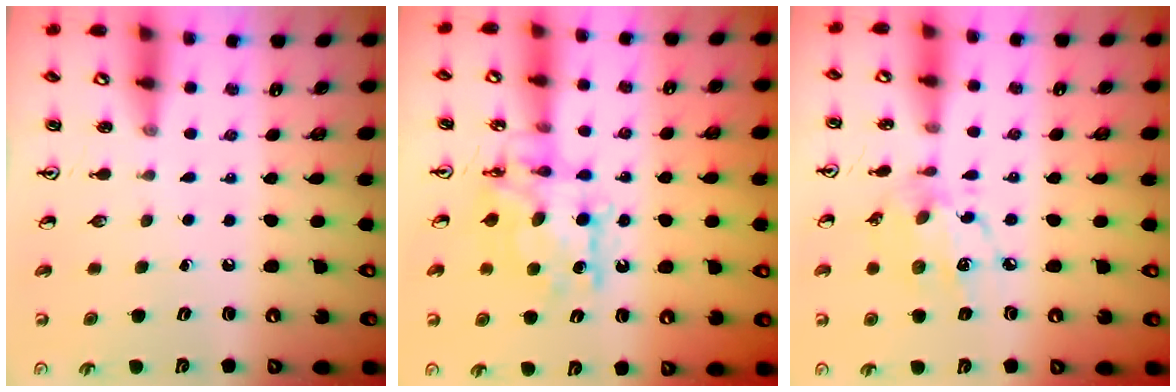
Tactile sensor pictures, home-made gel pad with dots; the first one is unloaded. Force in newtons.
{"total": 9.5, "press": 9.5, "slide": 0.9}
{"total": 10.3, "press": 10.3, "slide": 0.6}